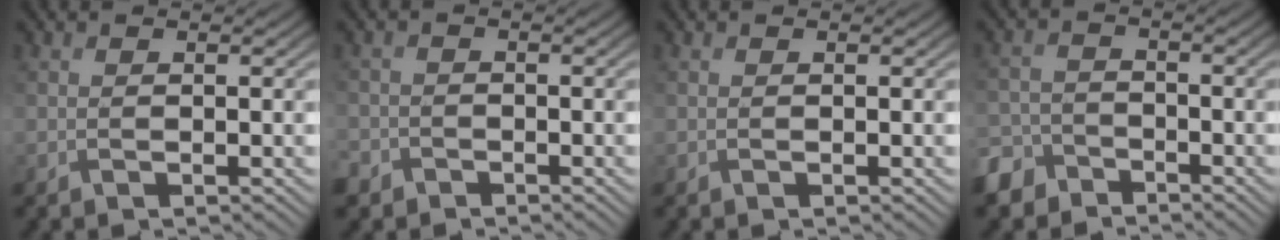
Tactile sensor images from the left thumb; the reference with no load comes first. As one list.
[{"total": 2.8, "force": [-1.7, 2.2, 0.3], "torque": [-0.009, -0.004, -0.040]}, {"total": 0.0}, {"total": 4.9, "force": [-3.8, 2.9, 1.2], "torque": [-0.033, -0.004, -0.087]}]